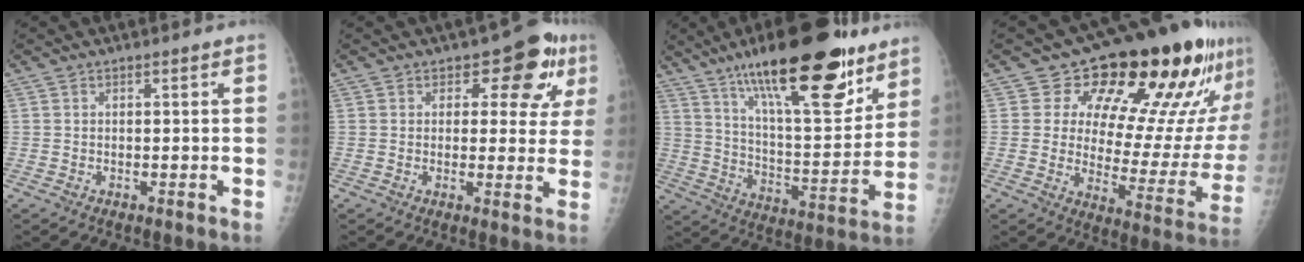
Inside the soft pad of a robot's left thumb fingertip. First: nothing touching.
{"total": 9.0, "force": [3.8, 5.6, 6.0], "torque": [-0.021, -0.006, 0.038]}
{"total": 27.4, "force": [17.3, 8.4, 19.5], "torque": [-0.273, -0.058, 0.281]}
{"total": 23.3, "force": [15.3, 10.6, 14.1], "torque": [-0.147, -0.079, 0.204]}